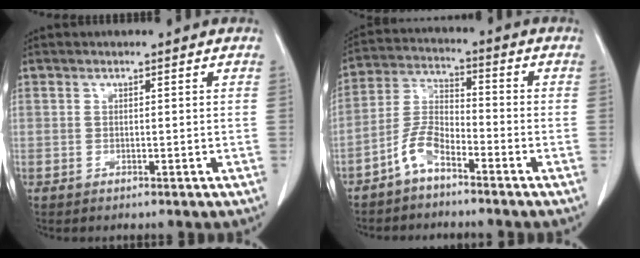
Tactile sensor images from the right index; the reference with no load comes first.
{"total": 6.0, "force": [-4.3, 2.0, 3.7], "torque": [-0.091, 0.008, -0.091]}